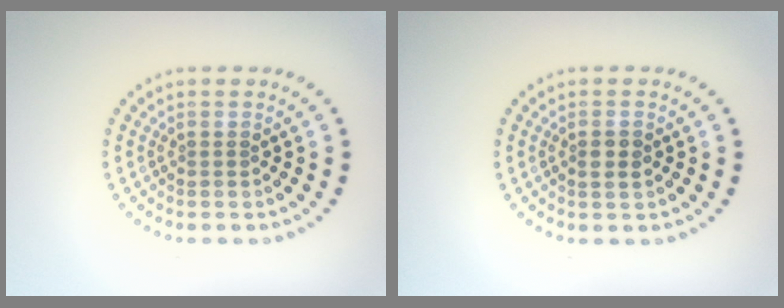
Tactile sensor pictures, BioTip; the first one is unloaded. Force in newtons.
{"total": 1.5, "press": 1.4, "slide": 0.4}